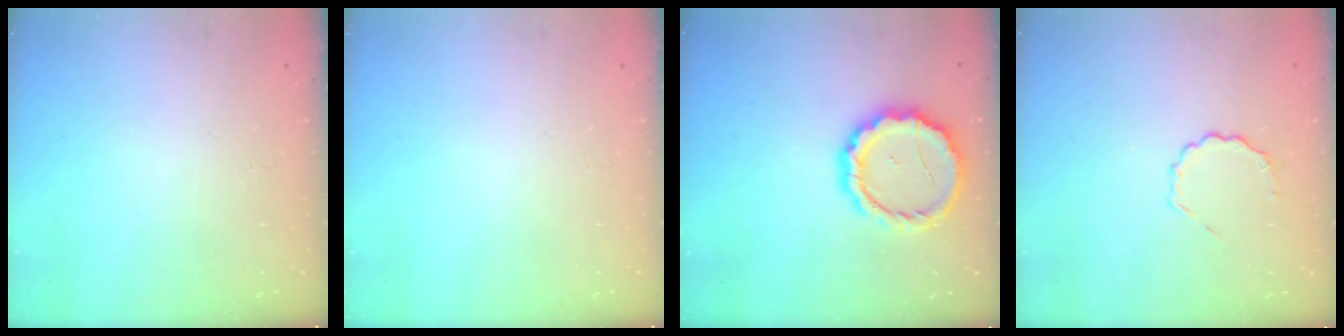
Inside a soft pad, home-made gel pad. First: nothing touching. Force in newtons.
{"total": 0.0}
{"total": 12.1, "press": 12.0, "slide": 1.5}
{"total": 4.0, "press": 3.9, "slide": 1.0}